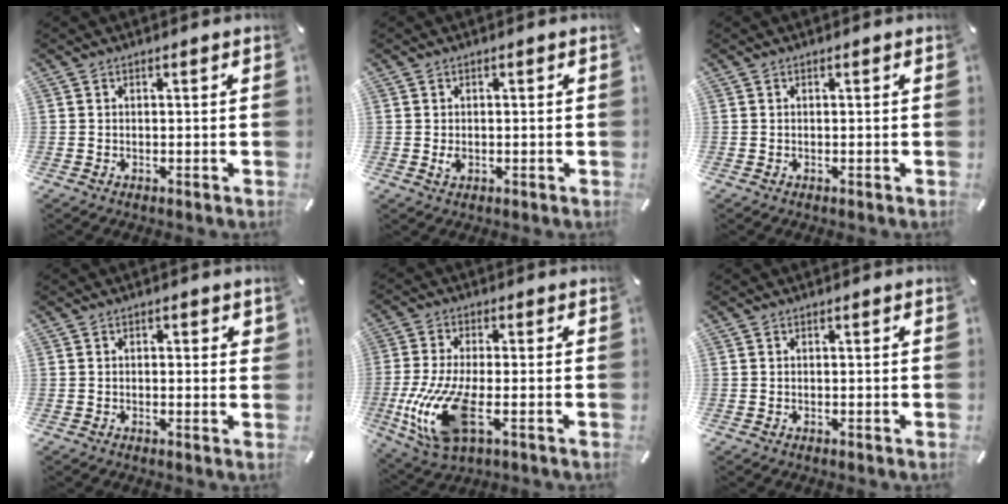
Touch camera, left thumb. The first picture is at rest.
{"total": 1.7, "force": [-0.1, 1.1, 1.2], "torque": [-0.015, -0.002, -0.004]}
{"total": 0.0}
{"total": 1.3, "force": [0.2, 0.7, 1.0], "torque": [-0.012, 0.002, 0.000]}
{"total": 14.4, "force": [-3.4, 5.5, 12.8], "torque": [-0.286, -0.027, -0.057]}
{"total": 0.0}